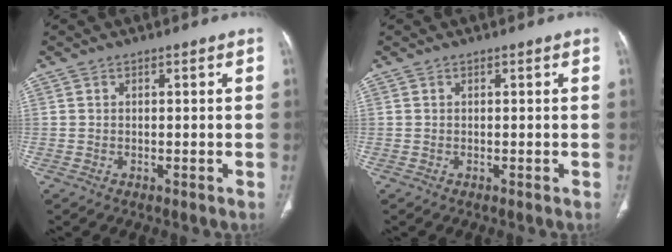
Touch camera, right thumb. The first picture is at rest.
{"total": 0.0}